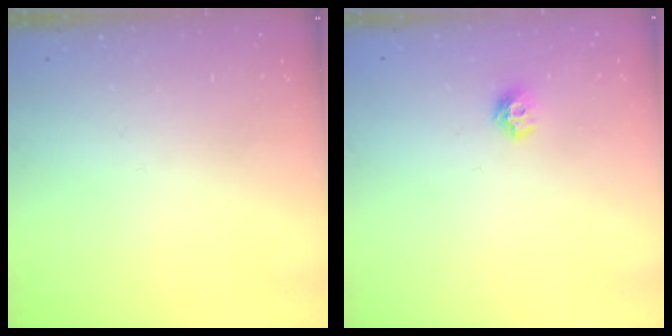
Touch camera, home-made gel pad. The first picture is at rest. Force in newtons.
{"total": 7.2, "press": 7.1, "slide": 0.7}